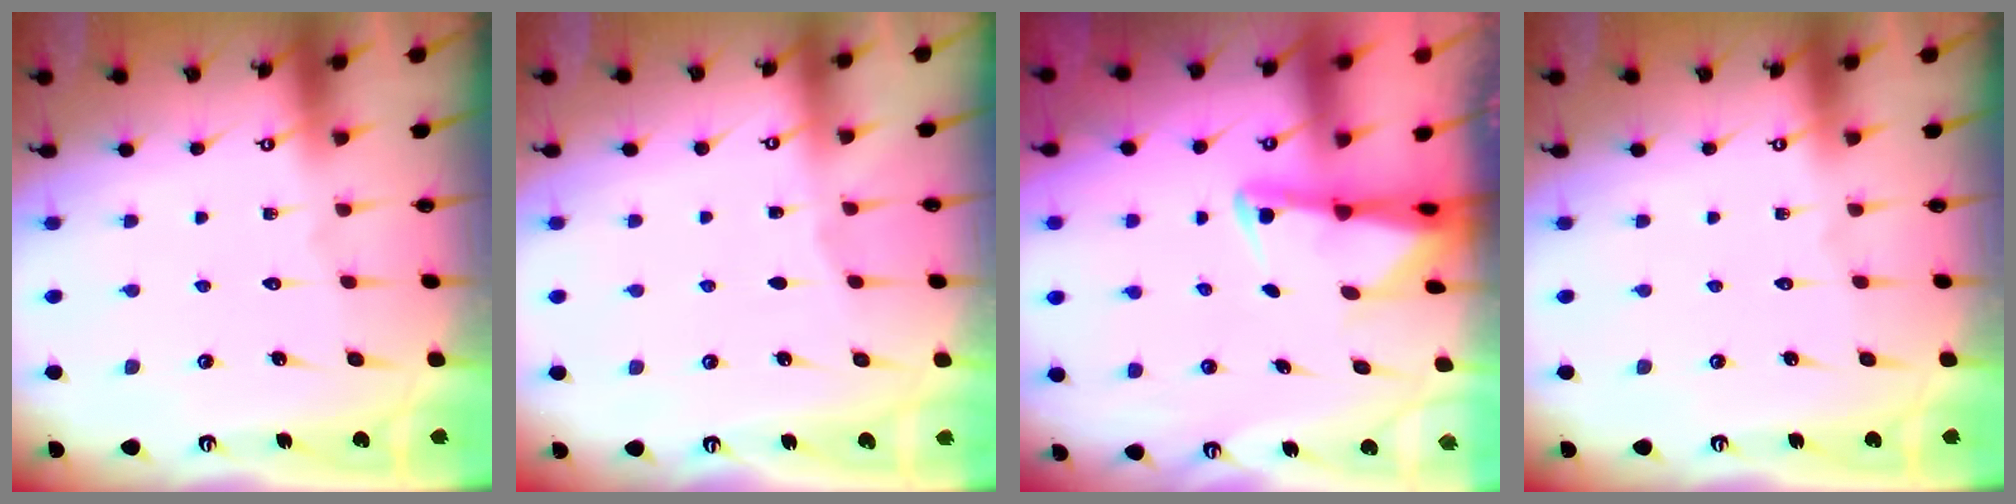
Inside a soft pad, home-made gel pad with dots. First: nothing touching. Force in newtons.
{"total": 1.6, "press": 1.5, "slide": 0.3}
{"total": 2.1, "press": 2.1, "slide": 0.5}
{"total": 0.0}